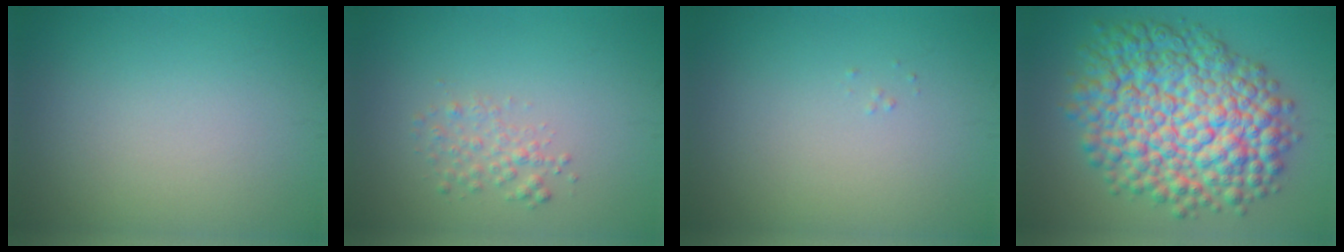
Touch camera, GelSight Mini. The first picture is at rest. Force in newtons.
{"total": 1.7, "press": 1.7, "slide": 0.1}
{"total": 0.0}
{"total": 12.5, "press": 12.5, "slide": 0.3}